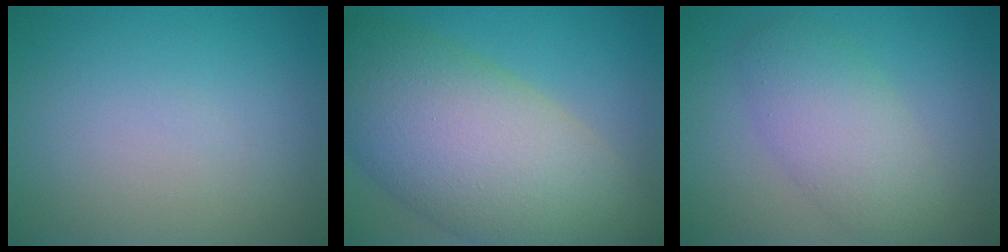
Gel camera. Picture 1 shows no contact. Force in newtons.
{"total": 13.2, "press": 13.2, "slide": 0.8}
{"total": 4.6, "press": 4.5, "slide": 0.6}